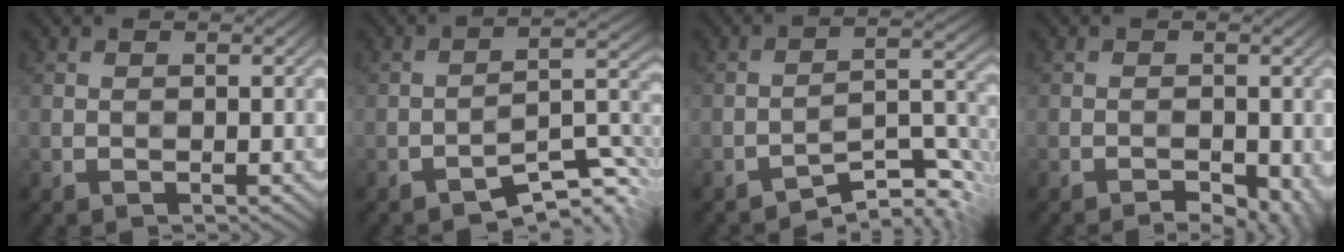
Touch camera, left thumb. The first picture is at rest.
{"total": 6.4, "force": [-5.0, 1.4, 3.8], "torque": [-0.048, 0.010, -0.087]}
{"total": 6.7, "force": [-5.3, 1.5, 3.8], "torque": [-0.052, 0.005, -0.090]}
{"total": 4.1, "force": [-2.5, 1.7, 2.7], "torque": [-0.045, -0.003, -0.027]}